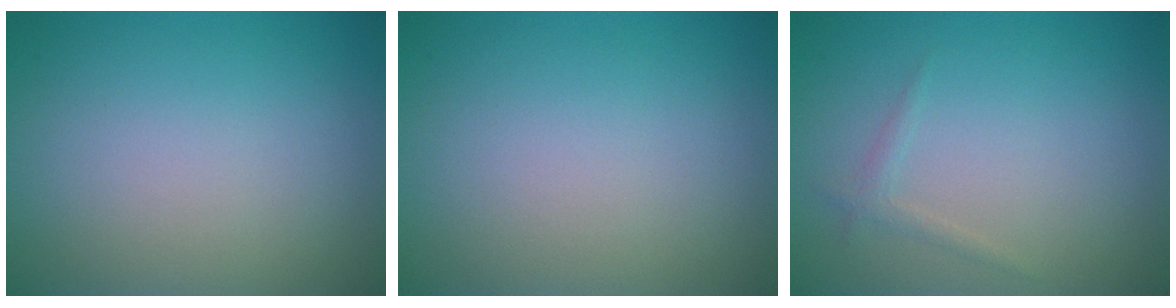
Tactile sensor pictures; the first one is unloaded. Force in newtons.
{"total": 0.0}
{"total": 0.9, "press": 0.9, "slide": 0.0}